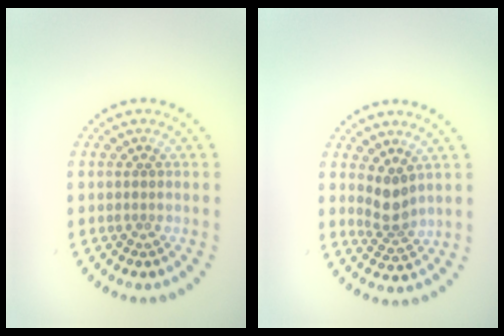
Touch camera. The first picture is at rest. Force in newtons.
{"total": 2.4, "press": 1.9, "slide": 1.6}